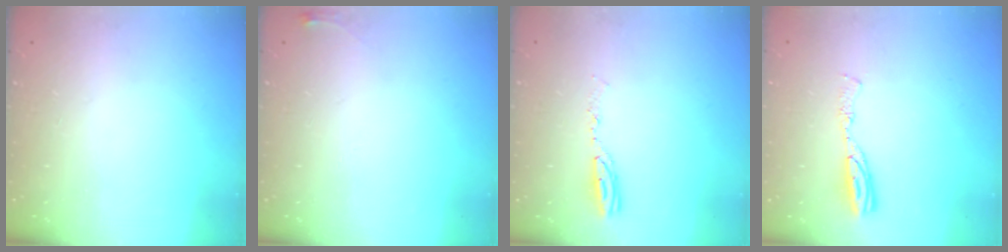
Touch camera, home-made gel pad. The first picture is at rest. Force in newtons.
{"total": 3.6, "press": 3.6, "slide": 0.5}
{"total": 5.4, "press": 5.3, "slide": 0.6}
{"total": 6.6, "press": 6.5, "slide": 0.7}